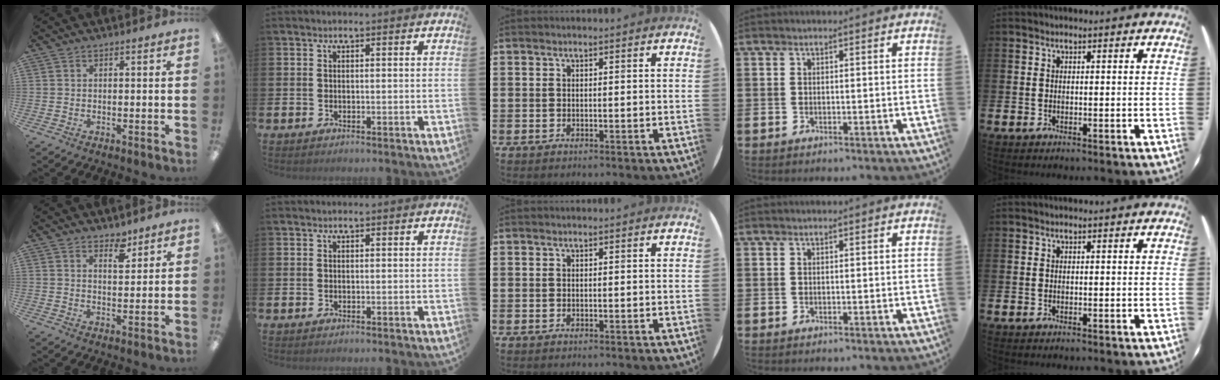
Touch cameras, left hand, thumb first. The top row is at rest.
{"thumb": {"total": 4.5, "force": [3.5, 2.0, 2.0], "torque": [-0.006, -0.025, 0.055]}}